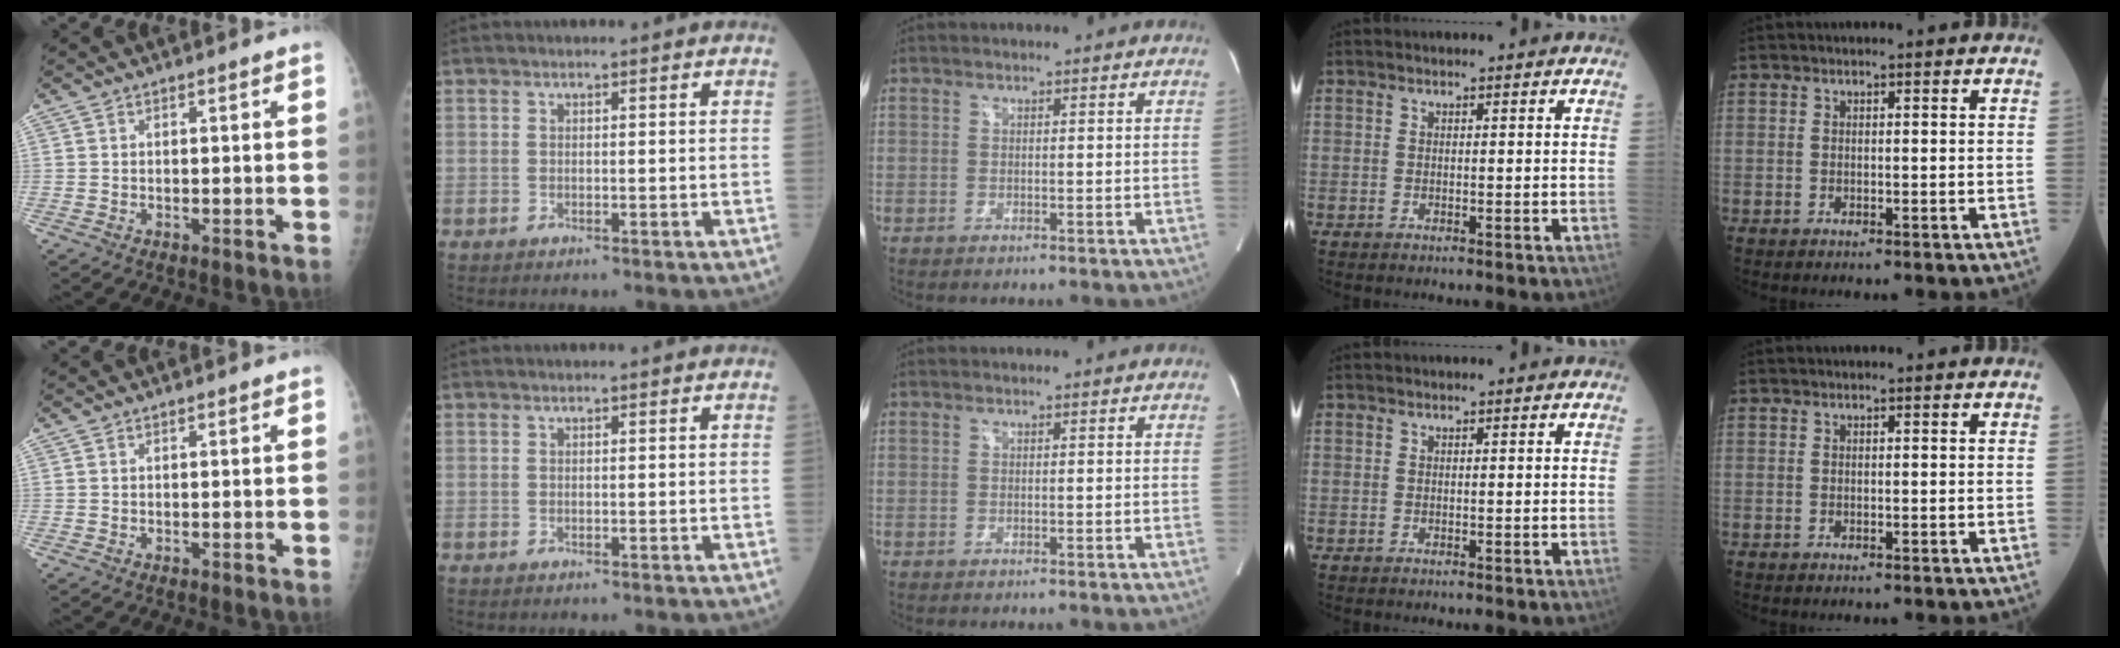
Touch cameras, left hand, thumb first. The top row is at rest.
{}